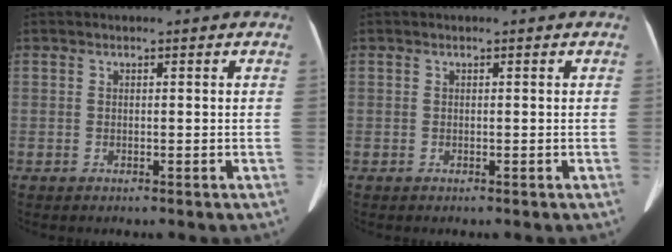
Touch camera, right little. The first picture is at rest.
{"total": 0.0}